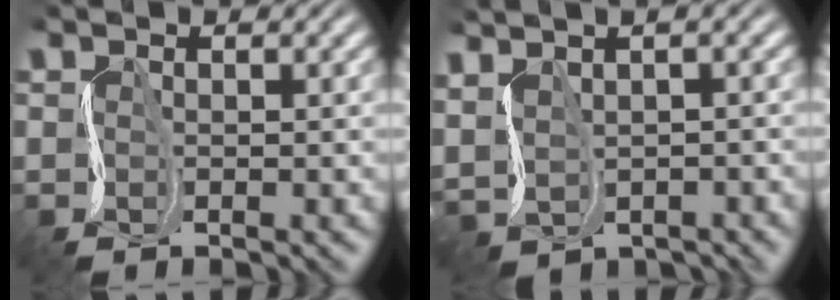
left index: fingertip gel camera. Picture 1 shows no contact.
{"total": 0.0}